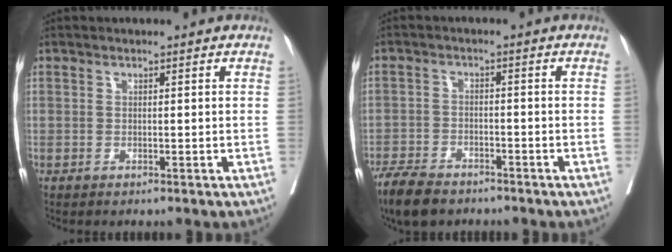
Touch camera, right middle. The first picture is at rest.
{"total": 7.0, "force": [-5.7, 2.6, 3.1], "torque": [-0.062, -0.013, -0.102]}